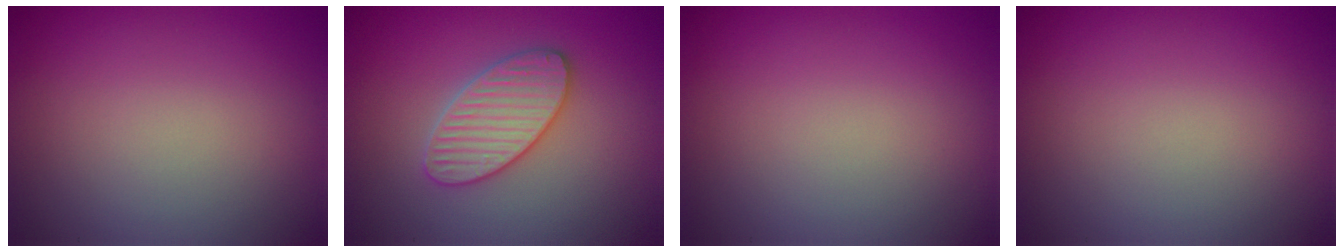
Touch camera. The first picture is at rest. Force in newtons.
{"total": 4.4, "press": 4.3, "slide": 0.5}
{"total": 0.0}
{"total": 0.0}